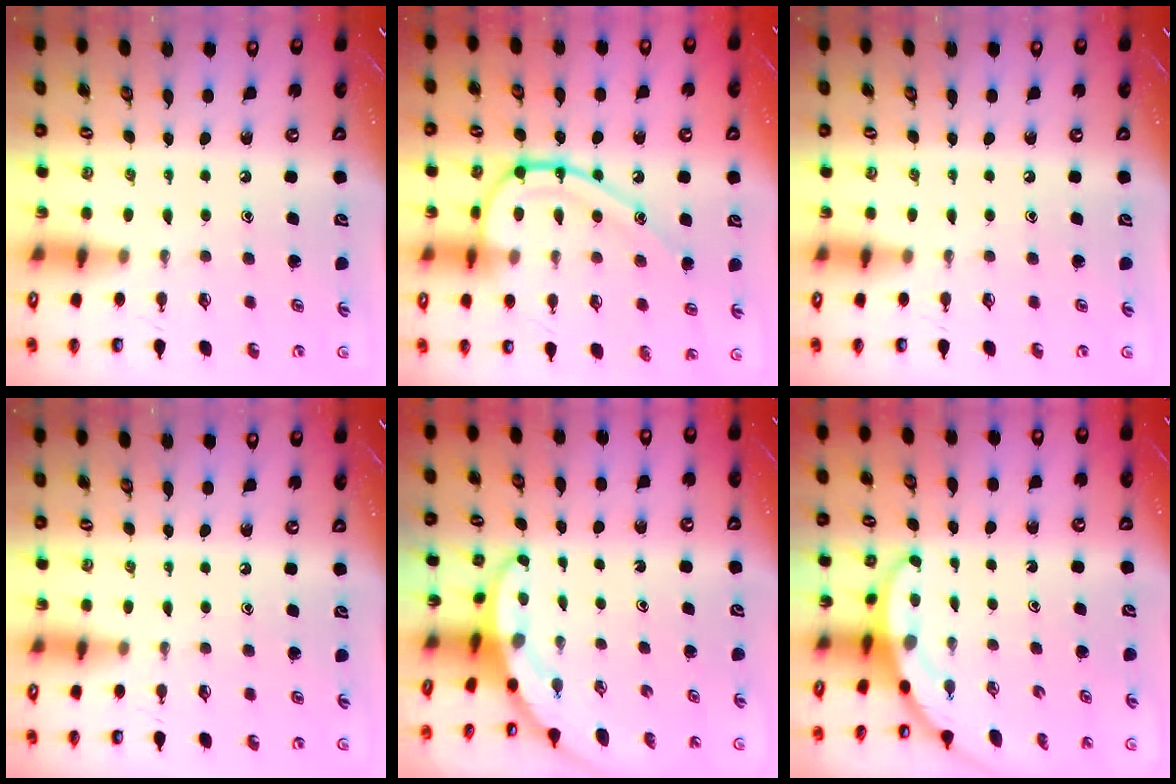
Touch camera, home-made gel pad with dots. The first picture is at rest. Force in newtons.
{"total": 16.0, "press": 16.0, "slide": 1.3}
{"total": 0.0}
{"total": 0.0}
{"total": 3.4, "press": 3.4, "slide": 0.2}
{"total": 3.2, "press": 3.2, "slide": 0.1}